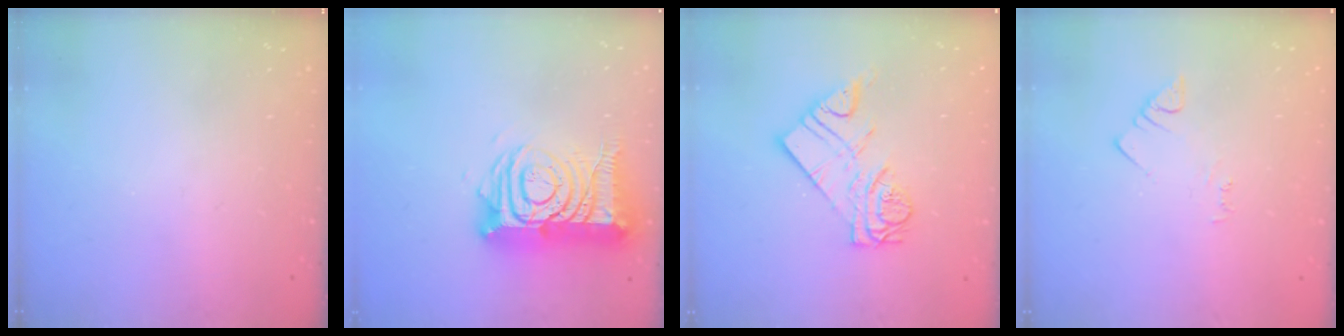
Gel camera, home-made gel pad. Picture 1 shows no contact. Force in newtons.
{"total": 18.4, "press": 18.2, "slide": 2.0}
{"total": 11.0, "press": 11.0, "slide": 1.1}
{"total": 2.5, "press": 2.5, "slide": 0.4}